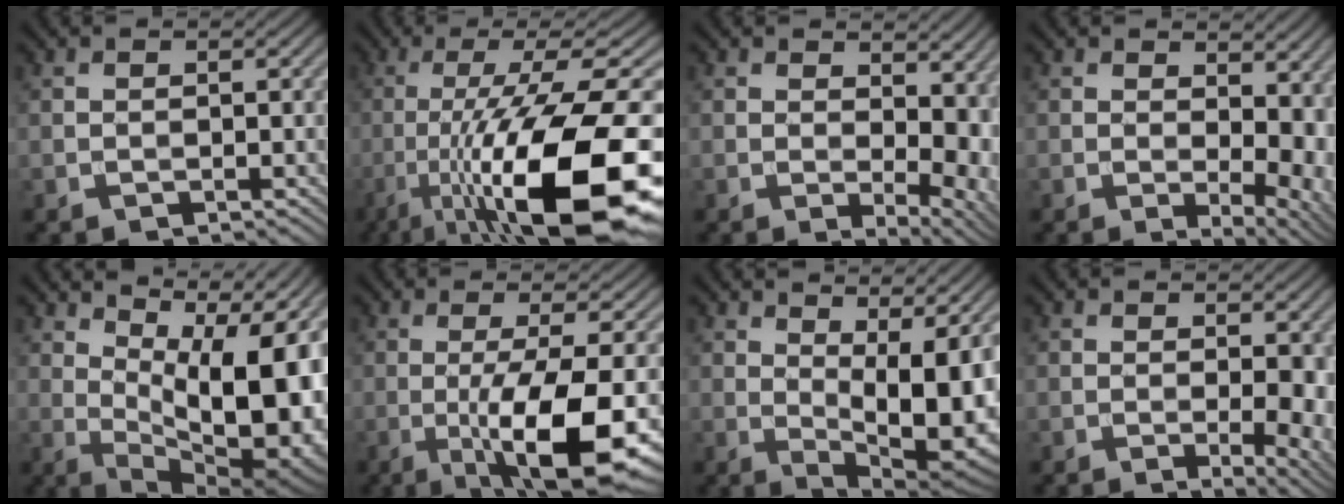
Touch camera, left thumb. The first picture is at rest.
{"total": 19.2, "force": [-7.6, 4.5, 17.0], "torque": [-0.260, 0.012, -0.133]}
{"total": 8.9, "force": [1.6, 4.7, 7.4], "torque": [-0.086, -0.003, 0.037]}
{"total": 9.1, "force": [1.3, 4.7, 7.7], "torque": [-0.083, -0.001, 0.035]}
{"total": 18.5, "force": [3.7, 8.2, 16.1], "torque": [-0.203, 0.022, 0.079]}
{"total": 11.5, "force": [-3.3, 2.5, 10.7], "torque": [-0.162, -0.003, -0.049]}
{"total": 10.4, "force": [1.8, 4.1, 9.4], "torque": [-0.135, 0.002, 0.034]}
{"total": 5.6, "force": [-0.4, 2.0, 5.2], "torque": [-0.071, -0.007, -0.004]}